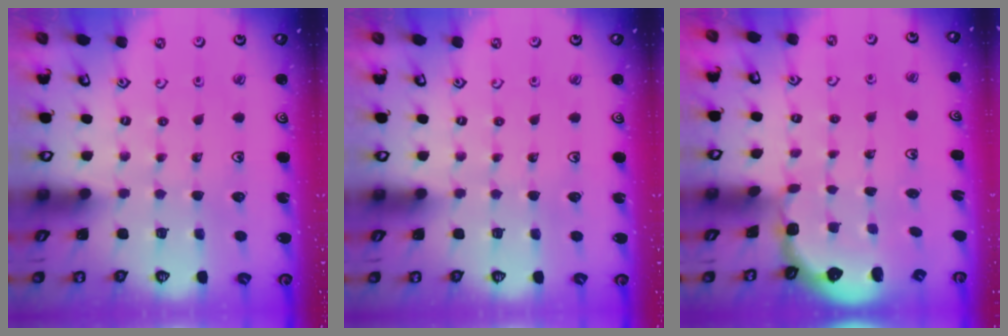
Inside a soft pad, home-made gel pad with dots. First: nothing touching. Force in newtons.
{"total": 0.0}
{"total": 2.6, "press": 2.1, "slide": 1.6}